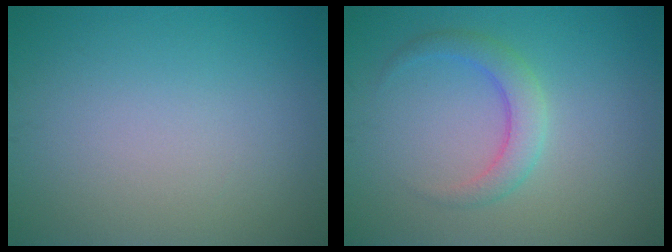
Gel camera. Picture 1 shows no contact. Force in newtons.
{"total": 2.7, "press": 2.7, "slide": 0.2}